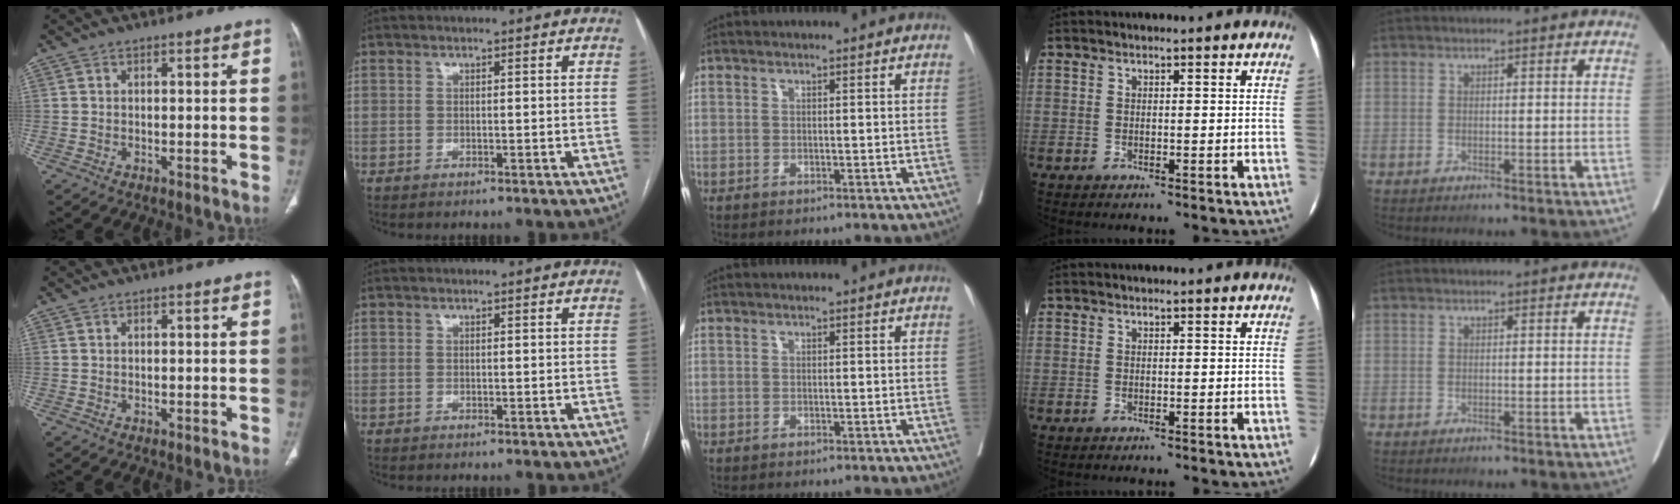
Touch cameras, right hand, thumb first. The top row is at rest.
{}